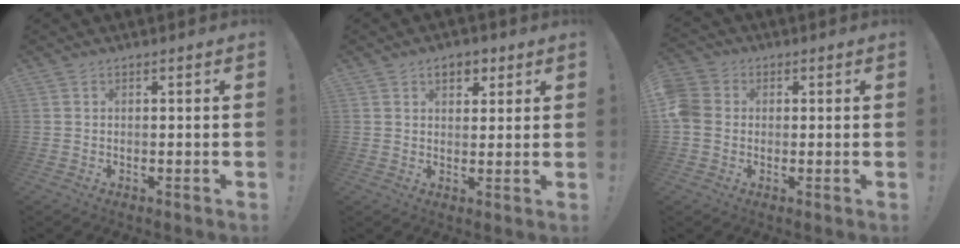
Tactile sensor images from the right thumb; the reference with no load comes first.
{"total": 5.2, "force": [2.5, 3.5, 2.8], "torque": [-0.033, -0.001, 0.042]}
{"total": 6.7, "force": [-0.4, 5.6, 3.5], "torque": [-0.080, 0.012, -0.003]}